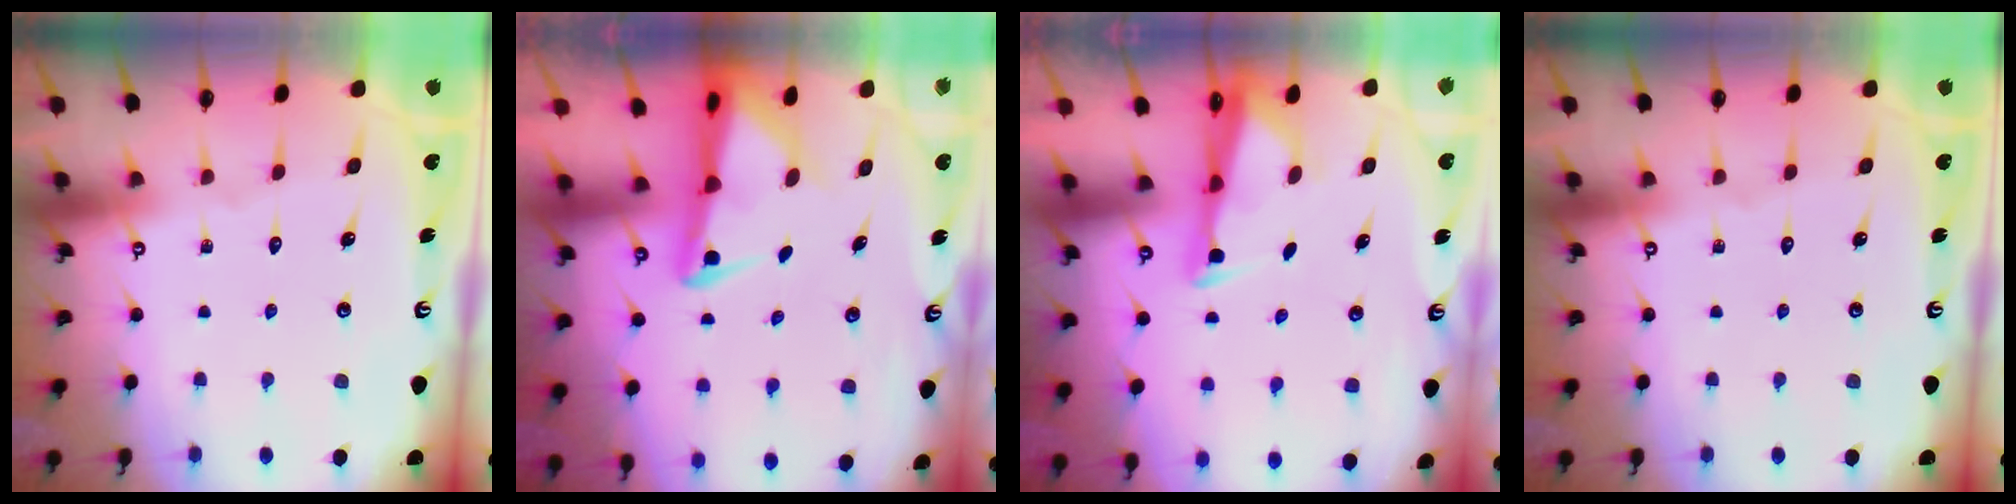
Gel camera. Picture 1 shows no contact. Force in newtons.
{"total": 3.1, "press": 3.1, "slide": 0.5}
{"total": 2.7, "press": 2.6, "slide": 0.8}
{"total": 0.0}